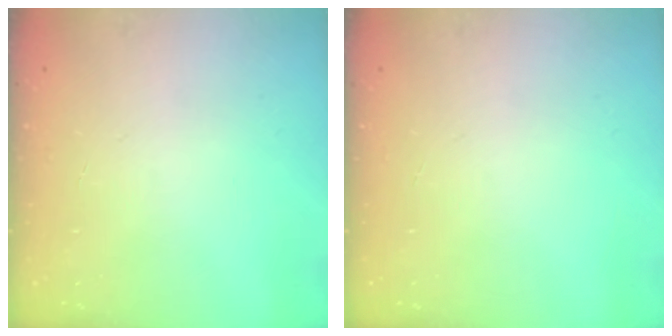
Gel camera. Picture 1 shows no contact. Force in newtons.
{"total": 0.0}